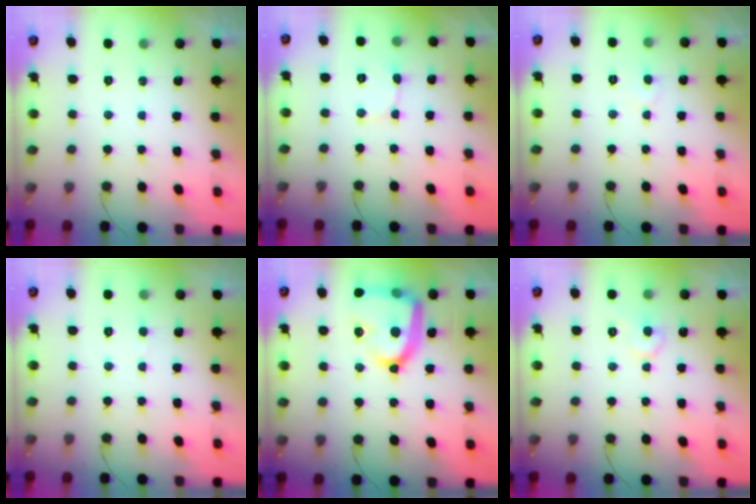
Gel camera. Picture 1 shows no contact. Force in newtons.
{"total": 2.4, "press": 2.4, "slide": 0.3}
{"total": 3.7, "press": 3.7, "slide": 0.5}
{"total": 2.4, "press": 2.4, "slide": 0.2}
{"total": 18.2, "press": 18.1, "slide": 1.2}
{"total": 7.5, "press": 7.5, "slide": 0.7}